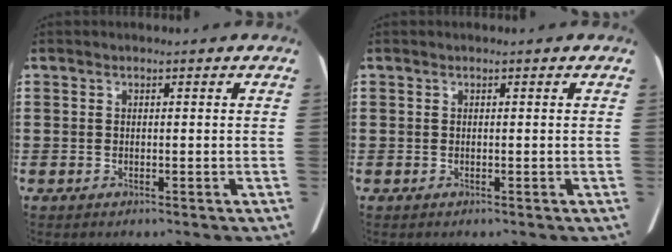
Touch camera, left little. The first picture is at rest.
{"total": 0.0}